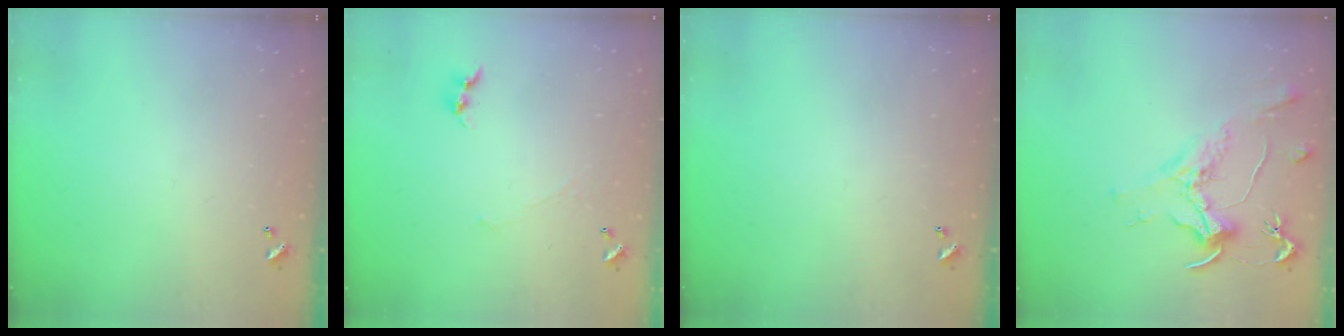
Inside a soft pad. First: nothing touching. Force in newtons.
{"total": 1.0, "press": 0.8, "slide": 0.6}
{"total": 0.0}
{"total": 1.6, "press": 1.4, "slide": 0.7}